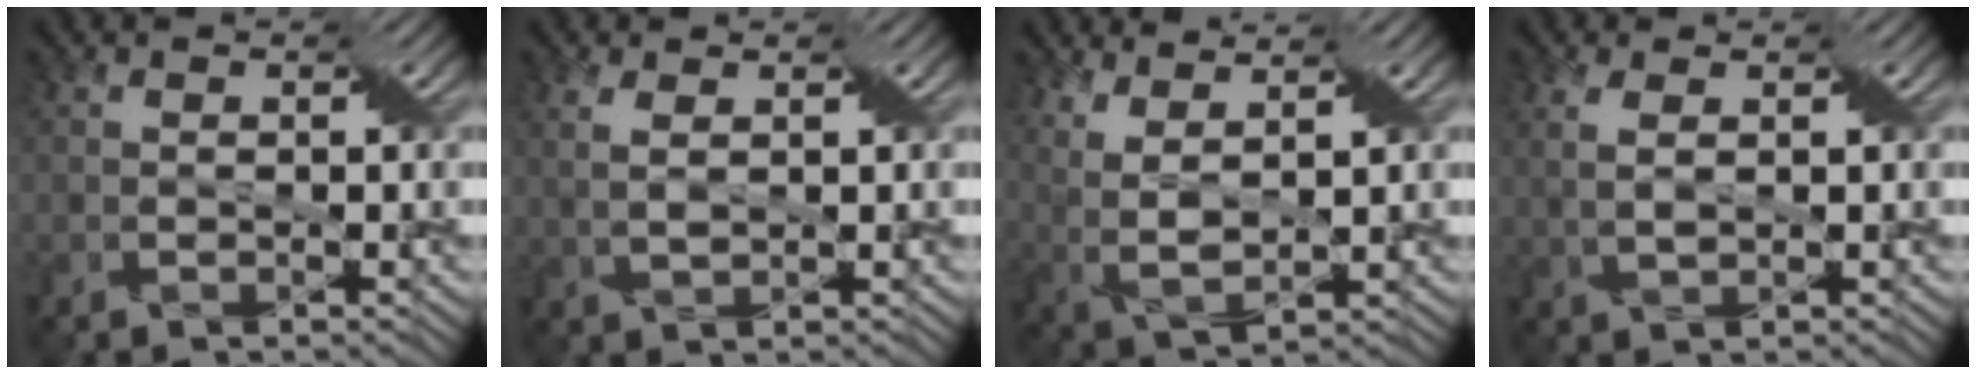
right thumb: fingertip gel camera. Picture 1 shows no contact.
{"total": 2.5, "force": [1.1, 0.8, 2.1], "torque": [-0.050, 0.001, 0.025]}
{"total": 5.9, "force": [3.6, 1.8, 4.3], "torque": [-0.112, -0.001, 0.074]}
{"total": 2.7, "force": [1.0, 0.9, 2.3], "torque": [-0.056, 0.003, 0.021]}